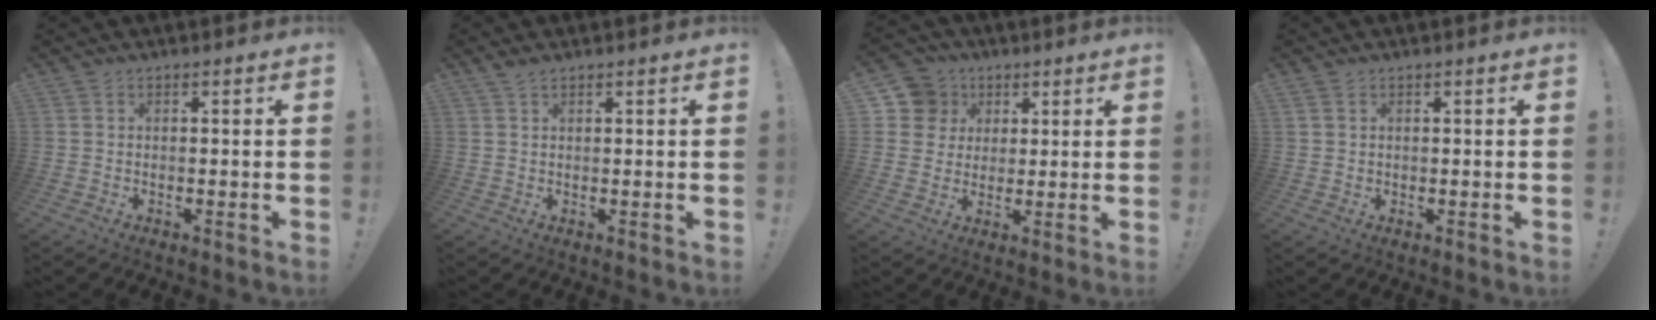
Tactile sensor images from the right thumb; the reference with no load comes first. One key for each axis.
{"total": 1.6, "fx": 1.2, "fy": 0.4, "fz": 0.9, "tx": -0.027, "ty": 0.001, "tz": 0.024}
{"total": 9.7, "fx": 3.4, "fy": 8.8, "fz": 2.1, "tx": -0.019, "ty": -0.017, "tz": 0.070}
{"total": 1.0, "fx": 0.7, "fy": 0.7, "fz": 0.4, "tx": -0.015, "ty": 0.004, "tz": 0.015}